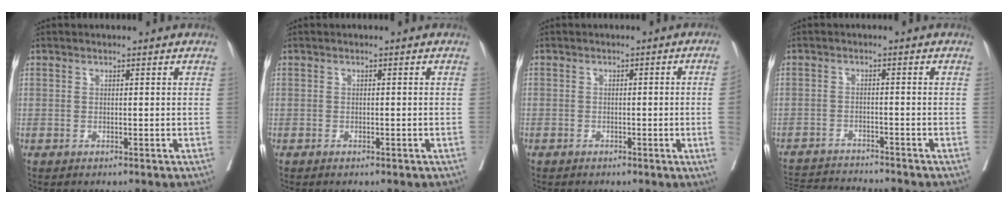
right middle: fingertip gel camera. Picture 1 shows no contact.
{"total": 1.0, "force": [-0.7, 0.4, 0.6], "torque": [-0.011, -0.001, -0.006]}
{"total": 3.1, "force": [-0.7, -0.6, 2.9], "torque": [-0.033, 0.001, -0.010]}
{"total": 8.5, "force": [-8.4, -0.4, 1.5], "torque": [-0.020, -0.003, -0.138]}